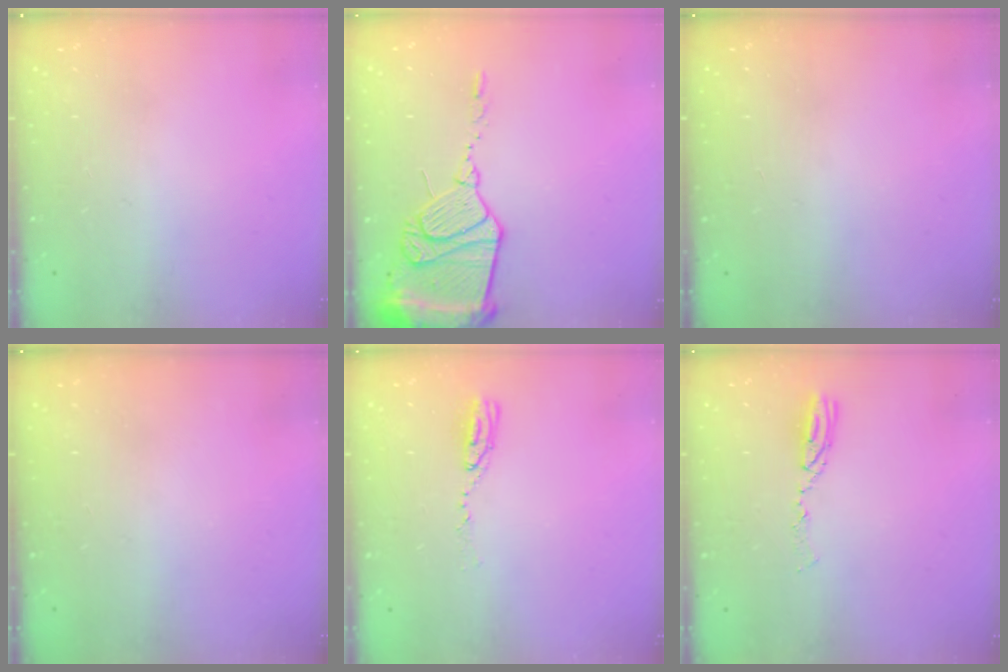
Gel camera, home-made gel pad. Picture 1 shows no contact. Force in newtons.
{"total": 17.8, "press": 17.7, "slide": 1.5}
{"total": 0.0}
{"total": 0.0}
{"total": 4.8, "press": 4.7, "slide": 0.4}
{"total": 6.5, "press": 6.5, "slide": 0.7}